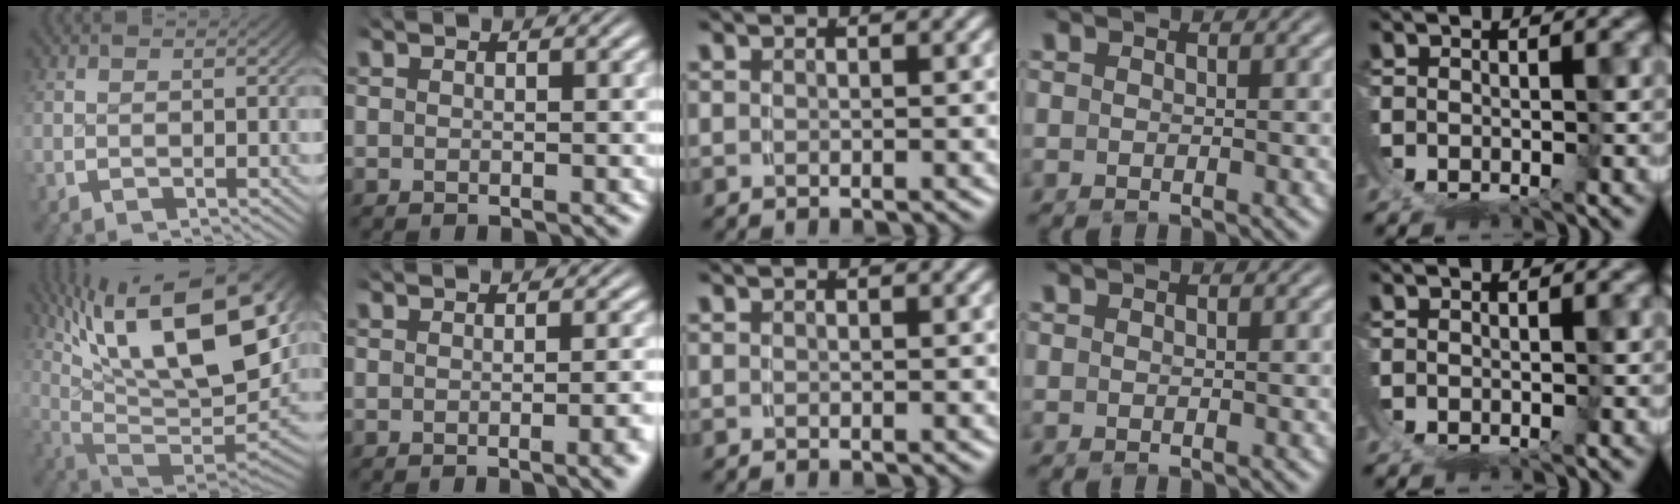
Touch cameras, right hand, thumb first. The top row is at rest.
{"thumb": {"total": 18.4, "force": [1.9, 10.7, 14.9], "torque": [-0.276, -0.045, 0.048]}, "index": {"total": 2.0, "force": [-1.1, -0.2, 1.6], "torque": [-0.020, 0.006, -0.020]}}